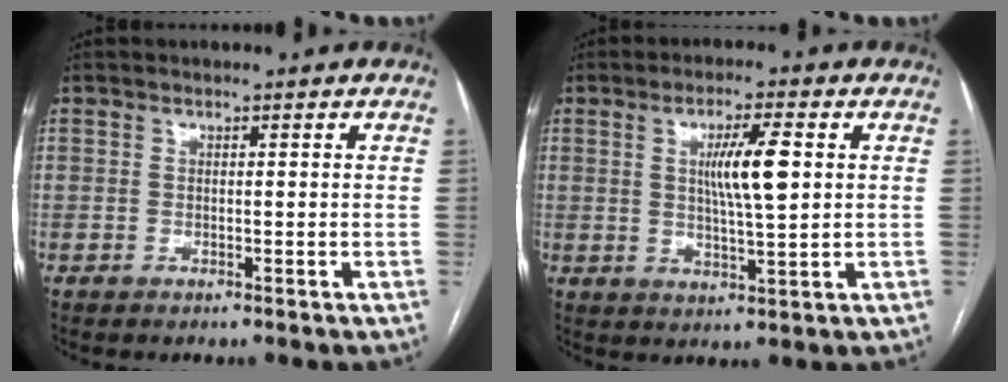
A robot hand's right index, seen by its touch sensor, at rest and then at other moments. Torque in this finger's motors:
{"motor_torque": [0.29, 0.10, 0.23, 0.13]}